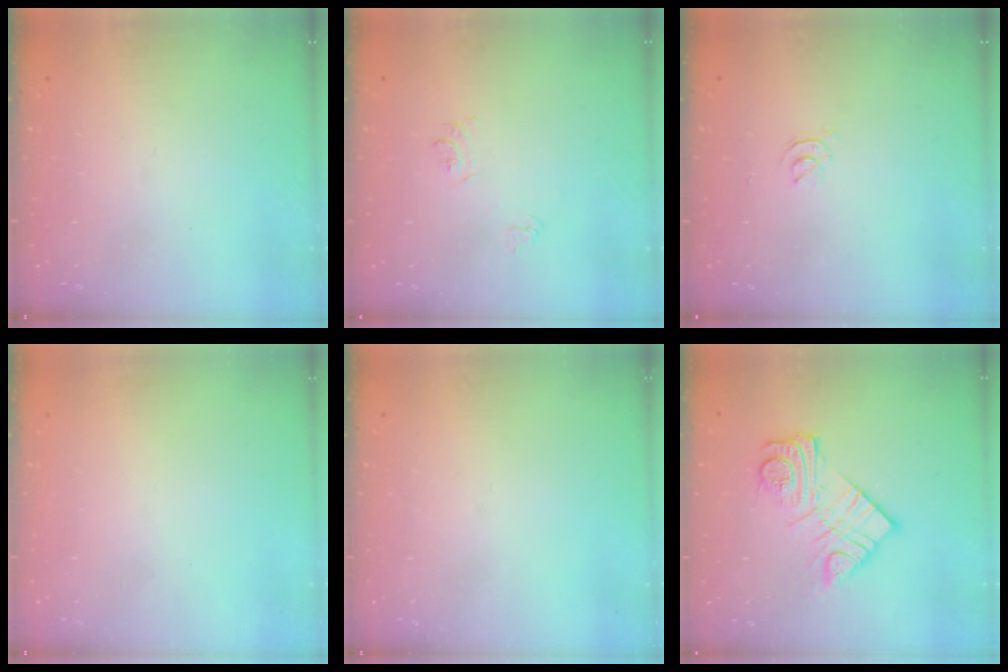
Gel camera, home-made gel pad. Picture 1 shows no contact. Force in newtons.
{"total": 4.9, "press": 4.9, "slide": 0.7}
{"total": 2.9, "press": 2.9, "slide": 0.5}
{"total": 1.5, "press": 1.5, "slide": 0.1}
{"total": 0.0}
{"total": 12.3, "press": 12.2, "slide": 0.8}